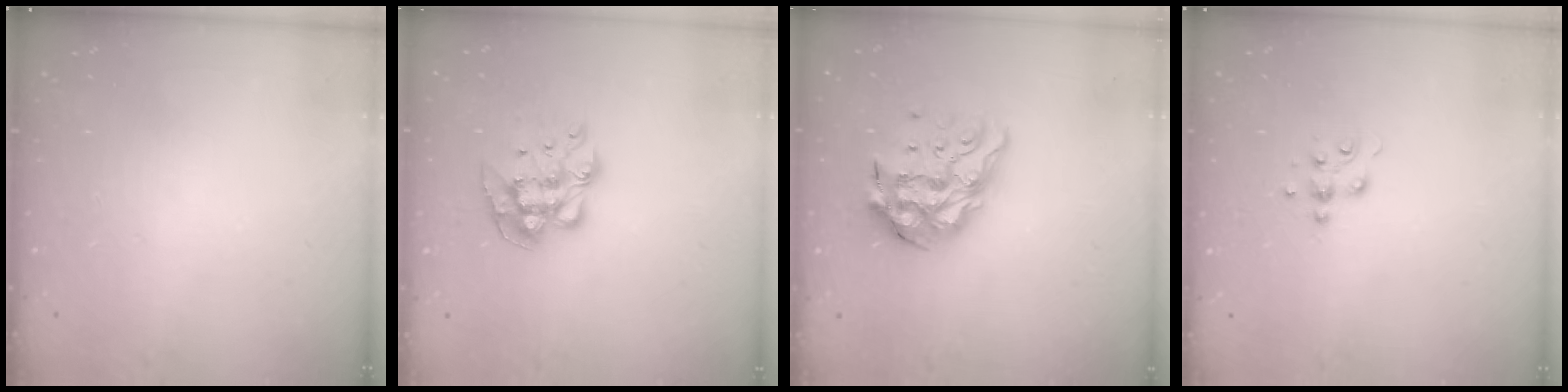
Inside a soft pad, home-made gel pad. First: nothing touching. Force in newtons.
{"total": 10.1, "press": 10.1, "slide": 0.5}
{"total": 14.4, "press": 14.3, "slide": 1.8}
{"total": 5.9, "press": 5.9, "slide": 0.7}